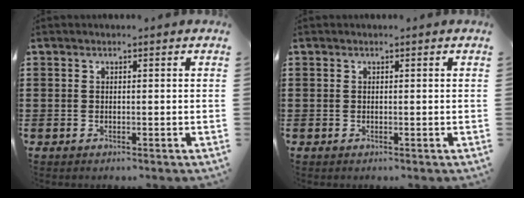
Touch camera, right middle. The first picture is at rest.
{"total": 0.0}